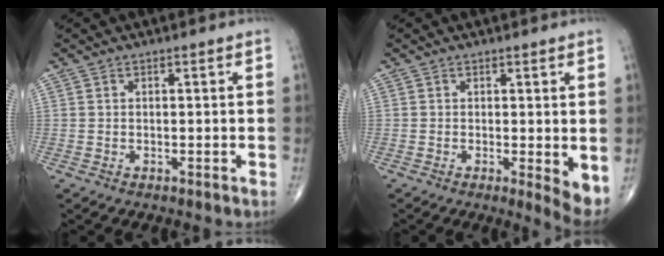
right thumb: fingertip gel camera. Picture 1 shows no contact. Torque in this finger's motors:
{"motor_torque": [-0.18, 0.42, -0.06, -0.12, -0.01]}